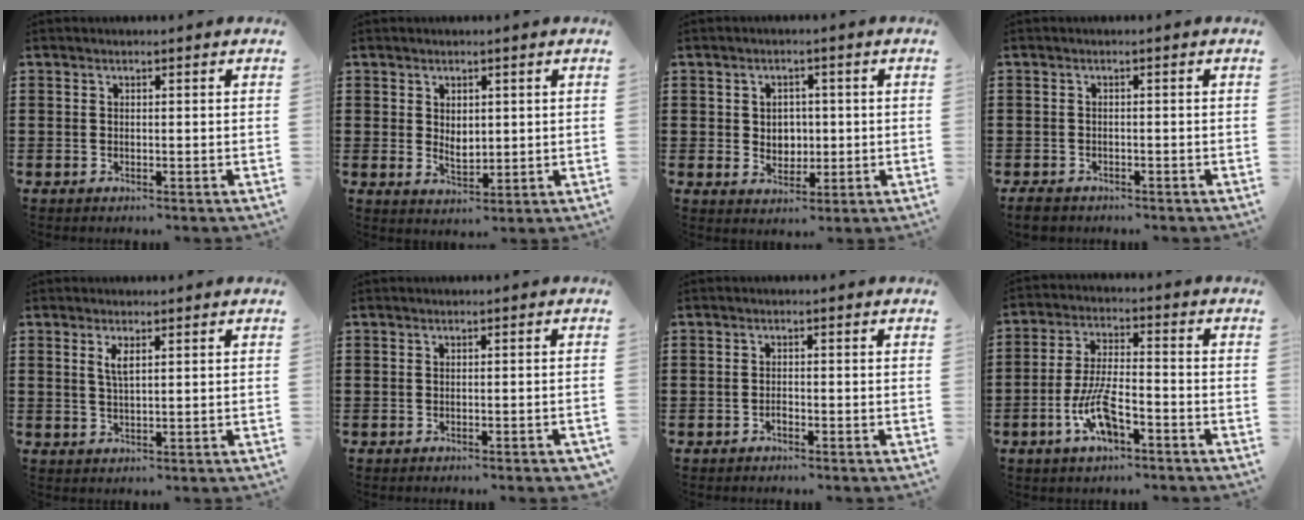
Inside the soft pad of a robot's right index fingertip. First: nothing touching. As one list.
[{"total": 2.7, "force": [0.8, 1.9, 1.8], "torque": [-0.030, 0.004, 0.014]}, {"total": 3.3, "force": [0.2, 3.0, 1.4], "torque": [-0.021, 0.005, -0.003]}, {"total": 1.6, "force": [-1.5, 0.6, 0.4], "torque": [-0.019, -0.001, -0.033]}, {"total": 2.5, "force": [1.2, 0.8, 2.1], "torque": [-0.045, 0.004, 0.019]}, {"total": 0.7, "force": [-0.5, -0.1, 0.5], "torque": [-0.010, -0.003, -0.009]}, {"total": 0.9, "force": [-0.8, 0.2, 0.5], "torque": [-0.012, -0.005, -0.013]}, {"total": 8.7, "force": [-3.9, 2.9, 7.2], "torque": [-0.163, -0.010, -0.074]}]